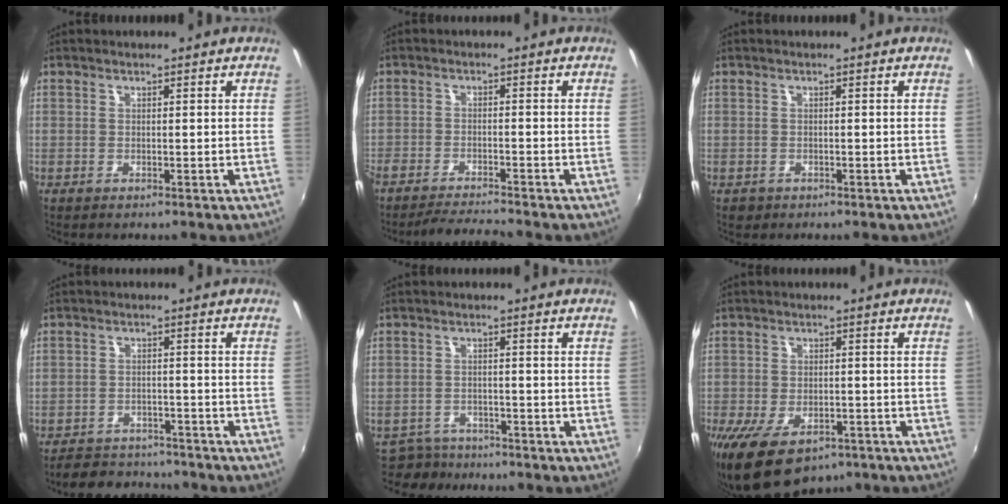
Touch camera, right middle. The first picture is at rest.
{"total": 6.1, "force": [-5.8, -0.1, 1.9], "torque": [-0.057, -0.010, -0.101]}
{"total": 1.7, "force": [-0.8, 1.4, 0.5], "torque": [-0.013, -0.005, -0.011]}
{"total": 9.2, "force": [-8.2, 3.6, 2.0], "torque": [-0.059, 0.013, -0.116]}
{"total": 4.5, "force": [-3.9, 2.2, -0.2], "torque": [-0.010, -0.001, -0.067]}
{"total": 12.3, "force": [-7.3, 6.7, 7.3], "torque": [-0.151, -0.036, -0.111]}